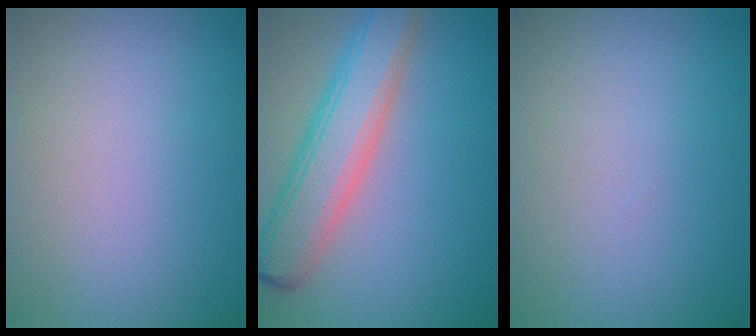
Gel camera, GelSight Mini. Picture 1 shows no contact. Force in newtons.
{"total": 6.7, "press": 6.7, "slide": 0.3}
{"total": 0.0}